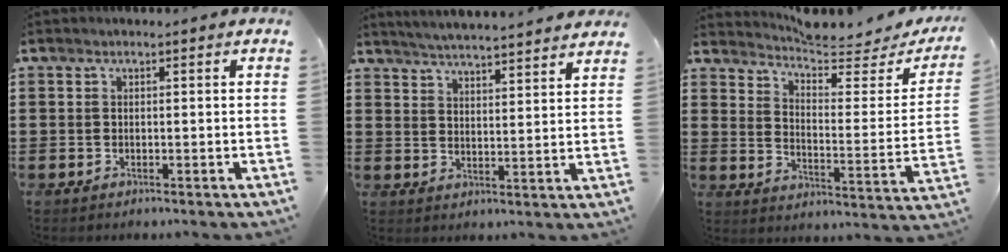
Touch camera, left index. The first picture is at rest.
{"total": 4.5, "force": [4.4, -0.7, 0.5], "torque": [-0.028, -0.027, 0.076]}
{"total": 5.3, "force": [5.0, 0.3, 1.6], "torque": [-0.049, -0.039, 0.084]}